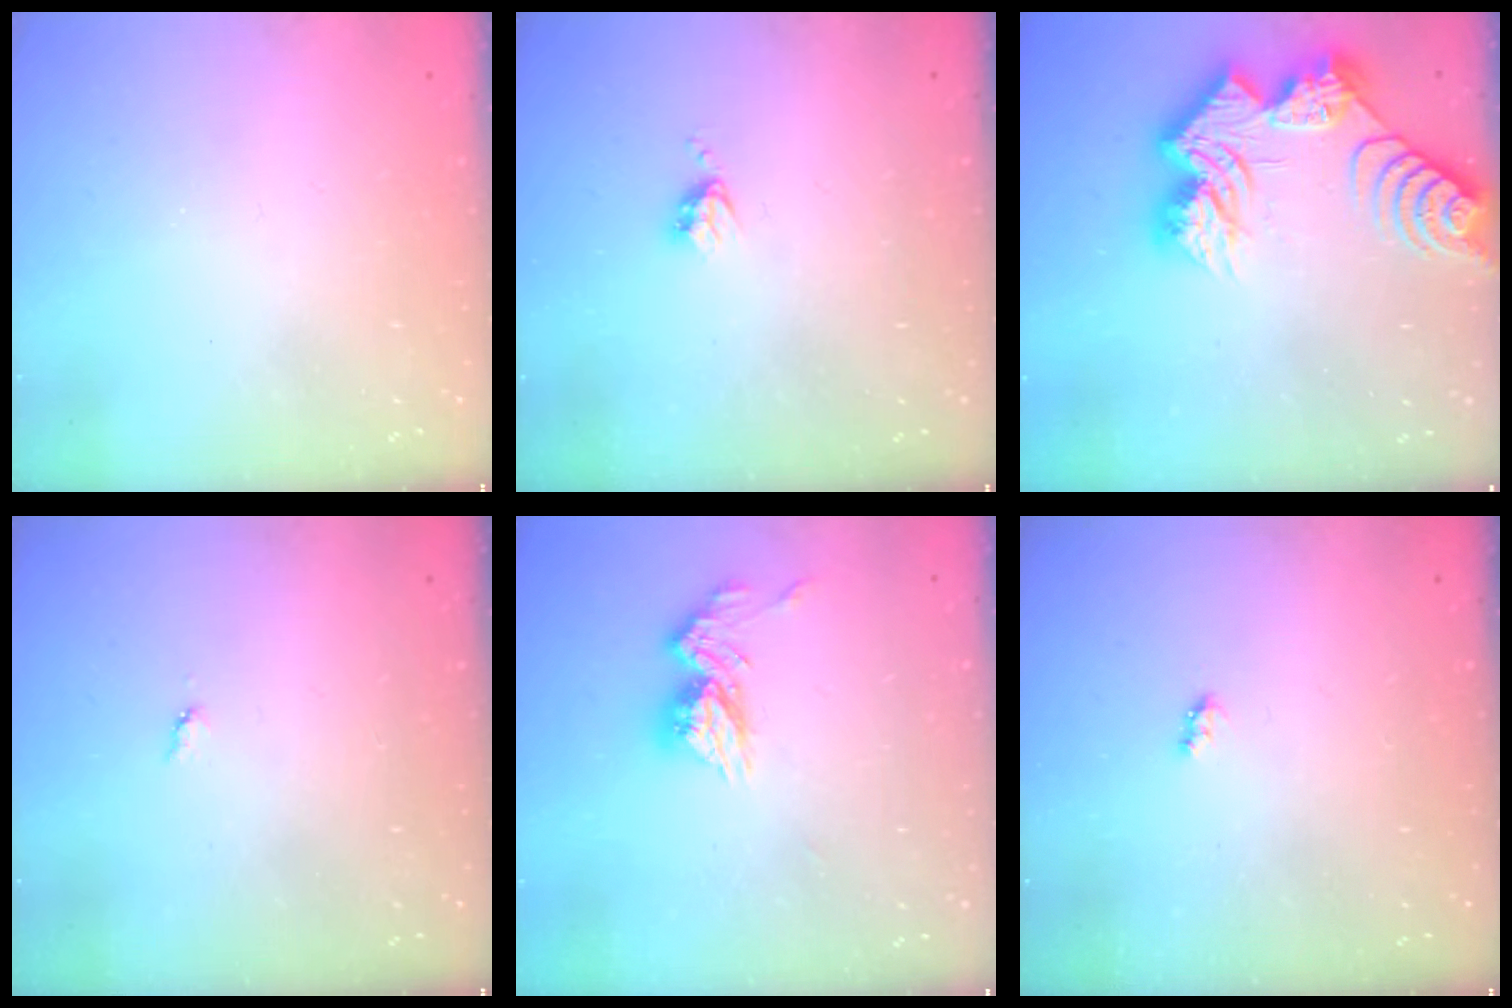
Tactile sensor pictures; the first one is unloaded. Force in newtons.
{"total": 3.8, "press": 3.8, "slide": 0.5}
{"total": 19.6, "press": 19.6, "slide": 1.4}
{"total": 3.9, "press": 3.8, "slide": 0.5}
{"total": 11.5, "press": 11.4, "slide": 1.1}
{"total": 2.6, "press": 2.6, "slide": 0.4}